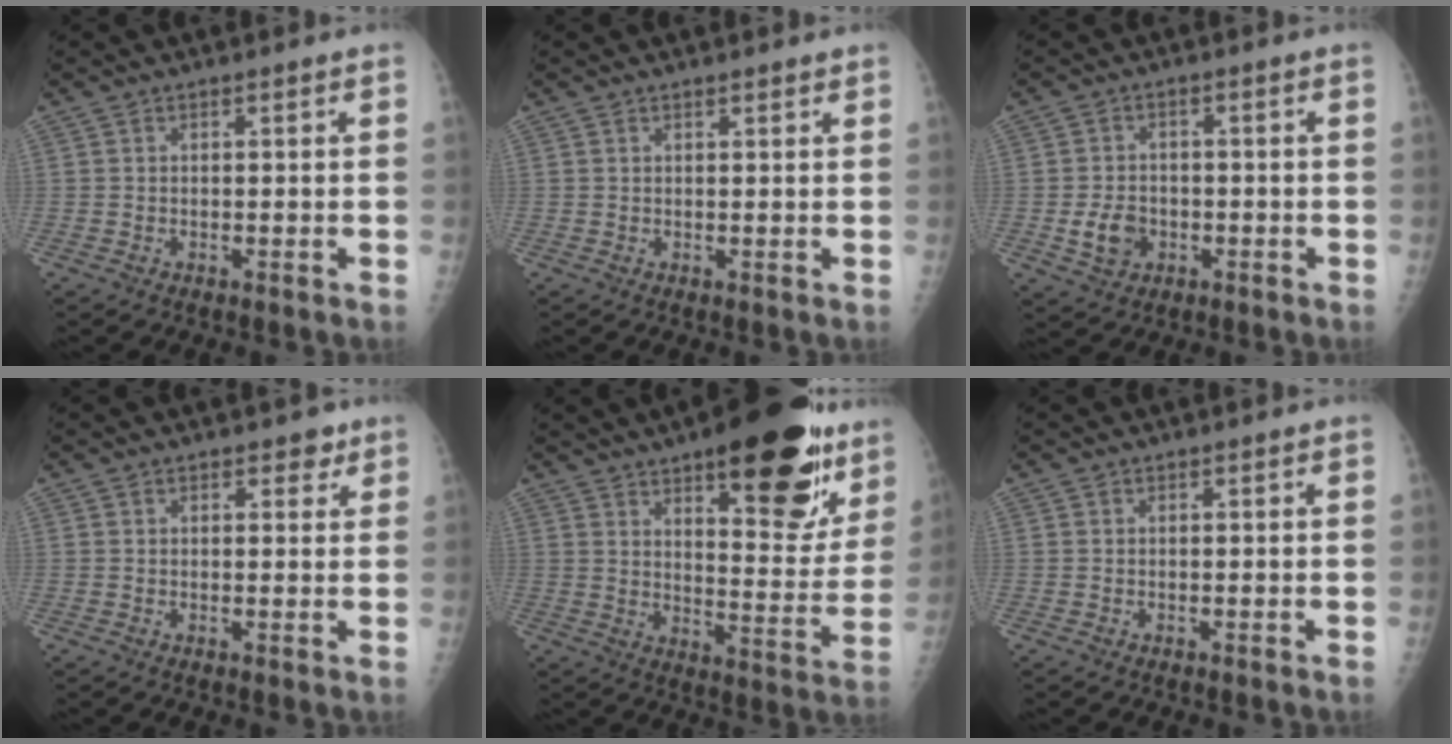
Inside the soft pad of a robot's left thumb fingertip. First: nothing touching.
{"total": 1.1, "force": [0.9, 0.3, 0.5], "torque": [-0.005, -0.002, 0.013]}
{"total": 5.5, "force": [-1.5, 4.3, 3.0], "torque": [-0.042, 0.008, -0.023]}
{"total": 2.6, "force": [1.7, 1.5, 1.3], "torque": [0.001, -0.006, 0.020]}
{"total": 24.4, "force": [14.2, 8.8, 17.8], "torque": [-0.191, -0.063, 0.200]}
{"total": 0.0}